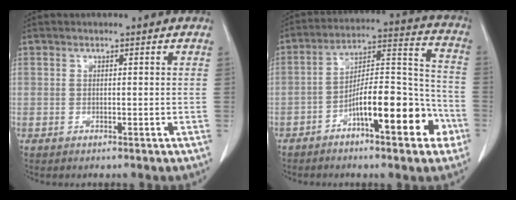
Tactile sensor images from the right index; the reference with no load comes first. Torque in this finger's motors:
{"motor_torque": [0.61, -0.42, 0.54, 0.10]}